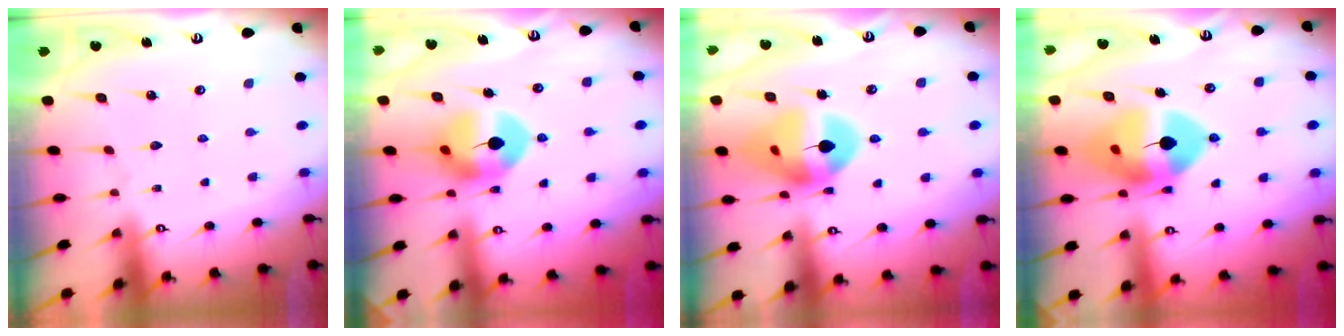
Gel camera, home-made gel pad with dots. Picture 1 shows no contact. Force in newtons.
{"total": 8.5, "press": 8.4, "slide": 0.3}
{"total": 15.5, "press": 15.5, "slide": 1.6}
{"total": 13.9, "press": 13.8, "slide": 1.9}